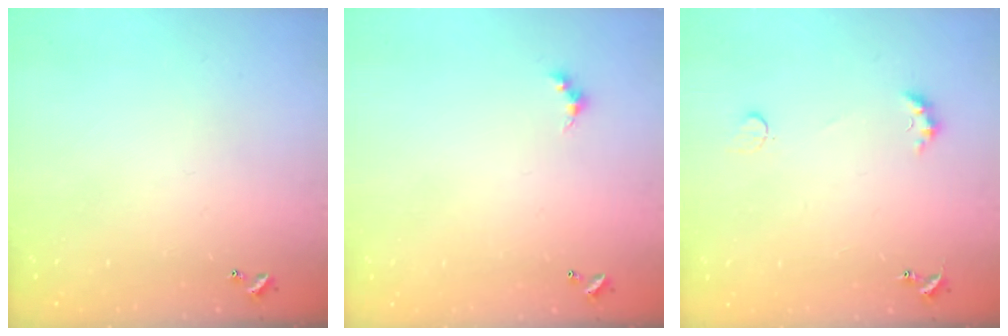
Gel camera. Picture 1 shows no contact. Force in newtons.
{"total": 2.5, "press": 2.5, "slide": 0.4}
{"total": 2.8, "press": 2.7, "slide": 0.5}